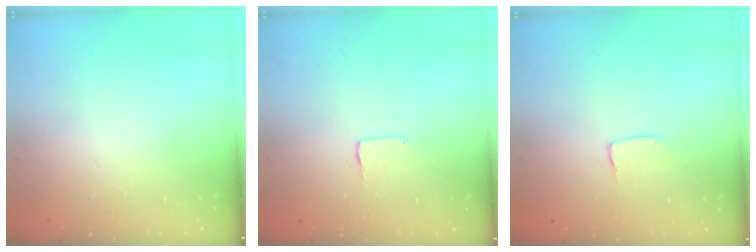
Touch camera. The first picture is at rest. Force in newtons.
{"total": 1.0, "press": 1.0, "slide": 0.1}
{"total": 4.1, "press": 4.0, "slide": 0.2}